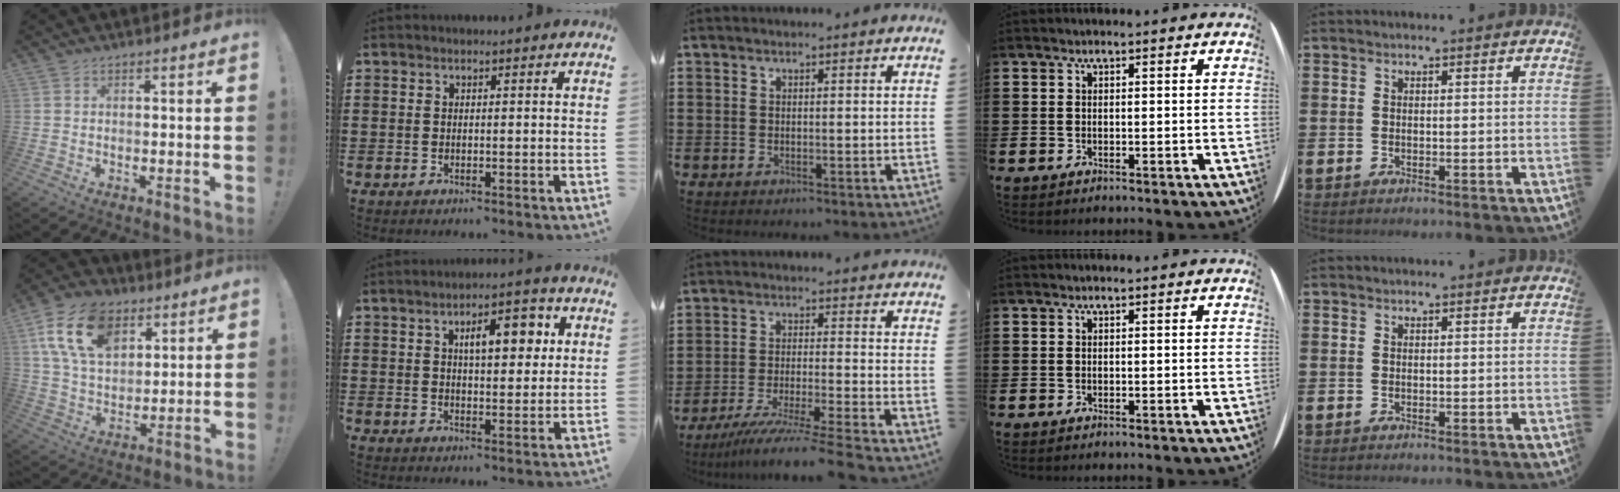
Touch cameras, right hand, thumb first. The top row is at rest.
{"thumb": {"total": 17.7, "force": [8.2, 11.5, 10.7], "torque": [-0.191, -0.024, 0.156]}, "index": {"total": 6.9, "force": [2.5, 2.7, 5.9], "torque": [-0.082, -0.006, 0.031]}, "middle": {"total": 7.5, "force": [-6.5, -0.7, 3.7], "torque": [-0.072, -0.020, -0.127]}}